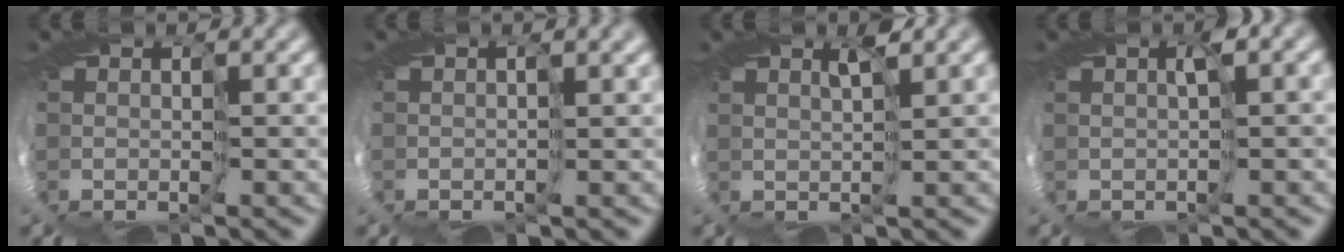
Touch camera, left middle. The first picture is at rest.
{"total": 0.8, "force": [0.2, 0.3, 0.7], "torque": [-0.005, 0.008, 0.003]}
{"total": 1.0, "force": [0.9, -0.4, 0.3], "torque": [-0.008, 0.005, 0.008]}
{"total": 1.6, "force": [0.2, 0.4, 1.6], "torque": [-0.018, 0.008, 0.002]}